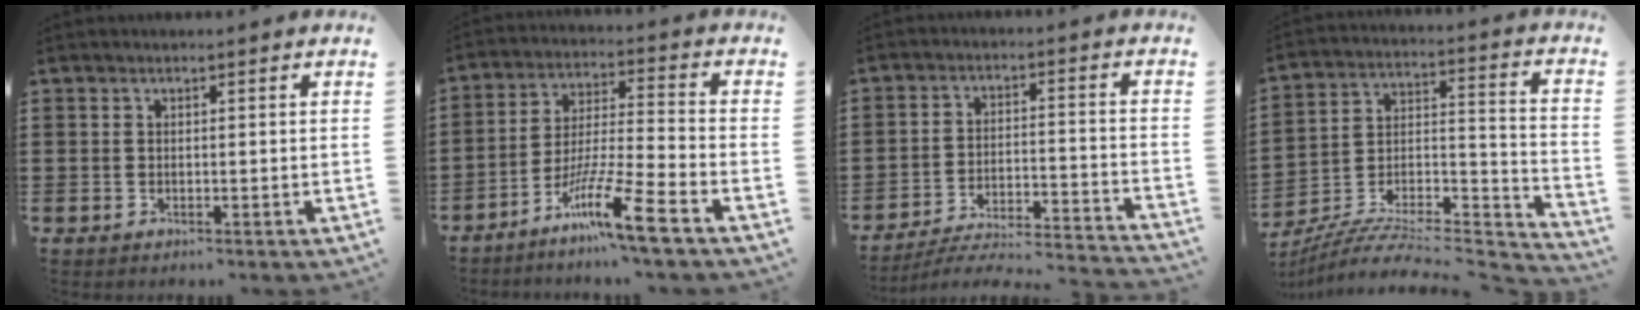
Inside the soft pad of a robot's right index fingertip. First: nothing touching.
{"total": 10.9, "force": [-7.5, 0.3, 7.9], "torque": [-0.154, -0.002, -0.145]}
{"total": 4.6, "force": [-4.3, 0.3, 1.6], "torque": [-0.038, -0.012, -0.091]}
{"total": 6.8, "force": [-5.8, 1.8, 3.1], "torque": [-0.058, -0.004, -0.119]}